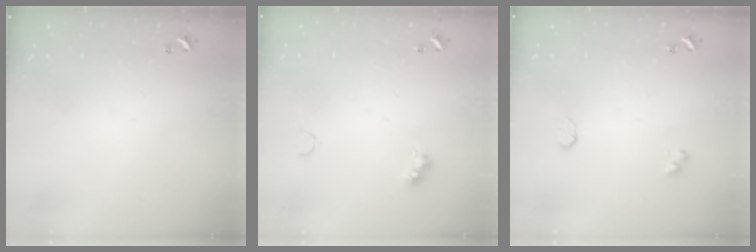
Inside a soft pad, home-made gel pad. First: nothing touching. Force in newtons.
{"total": 4.0, "press": 3.9, "slide": 0.8}
{"total": 2.9, "press": 2.9, "slide": 0.5}